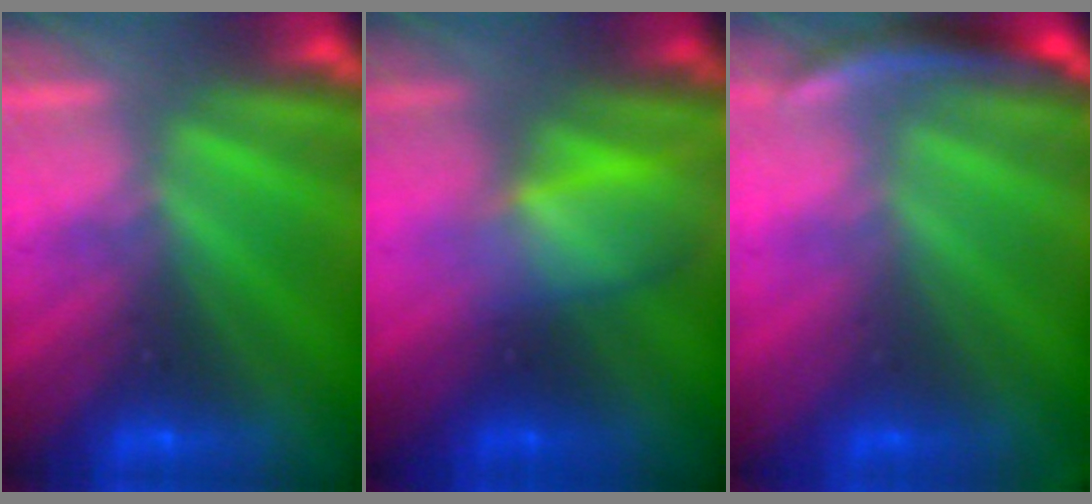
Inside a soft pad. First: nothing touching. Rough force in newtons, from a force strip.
{"total": 2.9}
{"total": 2.8}